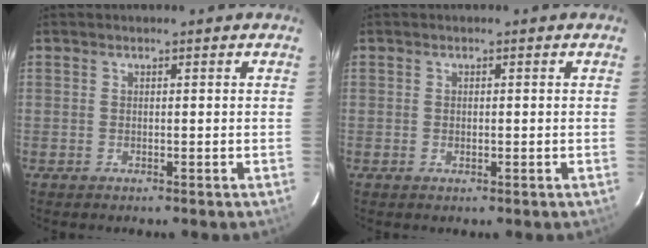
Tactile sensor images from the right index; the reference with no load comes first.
{"total": 0.8, "force": [-0.1, 0.6, 0.4], "torque": [-0.007, 0.000, -0.002]}